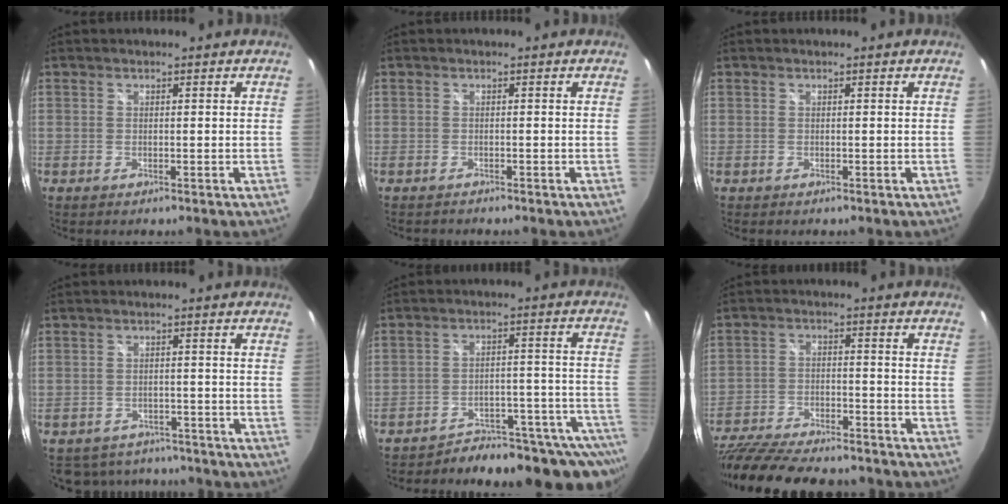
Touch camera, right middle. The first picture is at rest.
{"total": 0.9, "force": [-0.9, 0.1, 0.1], "torque": [-0.004, -0.005, -0.015]}
{"total": 0.0}
{"total": 9.4, "force": [-8.0, 4.5, 2.0], "torque": [-0.050, 0.010, -0.104]}
{"total": 18.9, "force": [-18.1, 2.9, 4.6], "torque": [-0.033, 0.012, -0.236]}
{"total": 22.7, "force": [-19.1, 6.5, 10.5], "torque": [-0.217, -0.034, -0.289]}